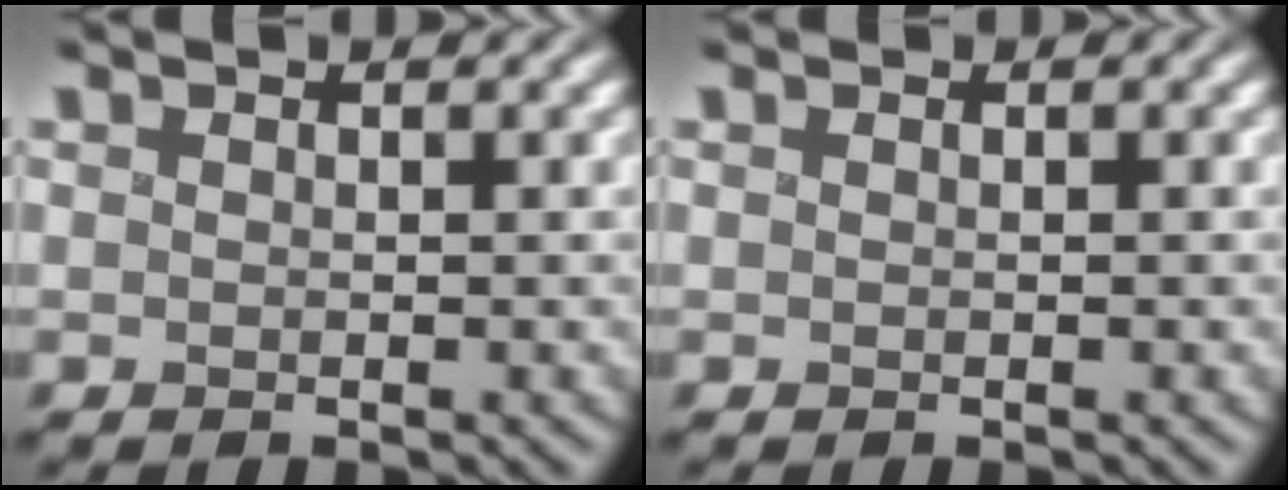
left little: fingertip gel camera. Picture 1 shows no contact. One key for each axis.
{"total": 0.0}